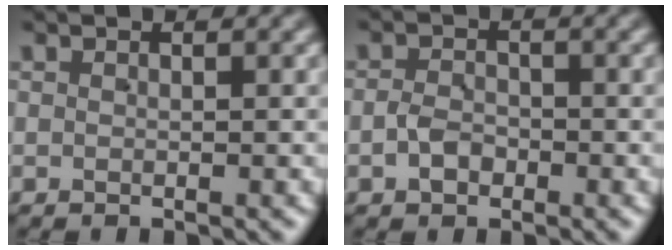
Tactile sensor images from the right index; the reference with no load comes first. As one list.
[{"total": 2.0, "force": [-1.1, 1.5, 0.7], "torque": [-0.010, 0.003, -0.019]}]